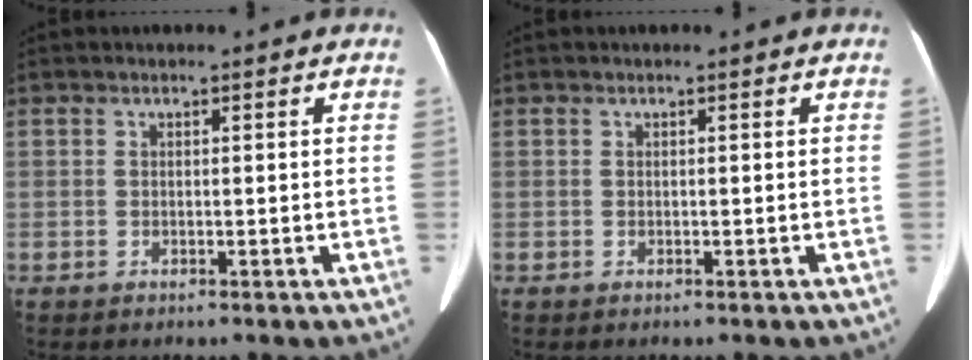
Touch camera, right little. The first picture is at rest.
{"total": 0.0}